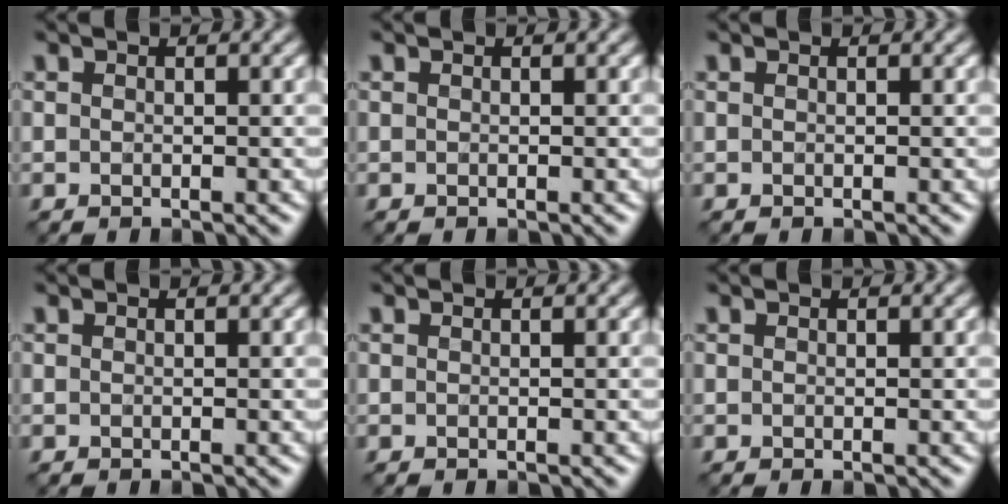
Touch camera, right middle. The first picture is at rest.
{"total": 0.0}
{"total": 0.0}
{"total": 0.0}
{"total": 0.0}
{"total": 0.0}